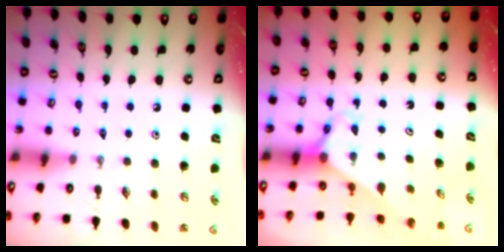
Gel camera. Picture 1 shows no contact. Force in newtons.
{"total": 2.6, "press": 2.6, "slide": 0.2}